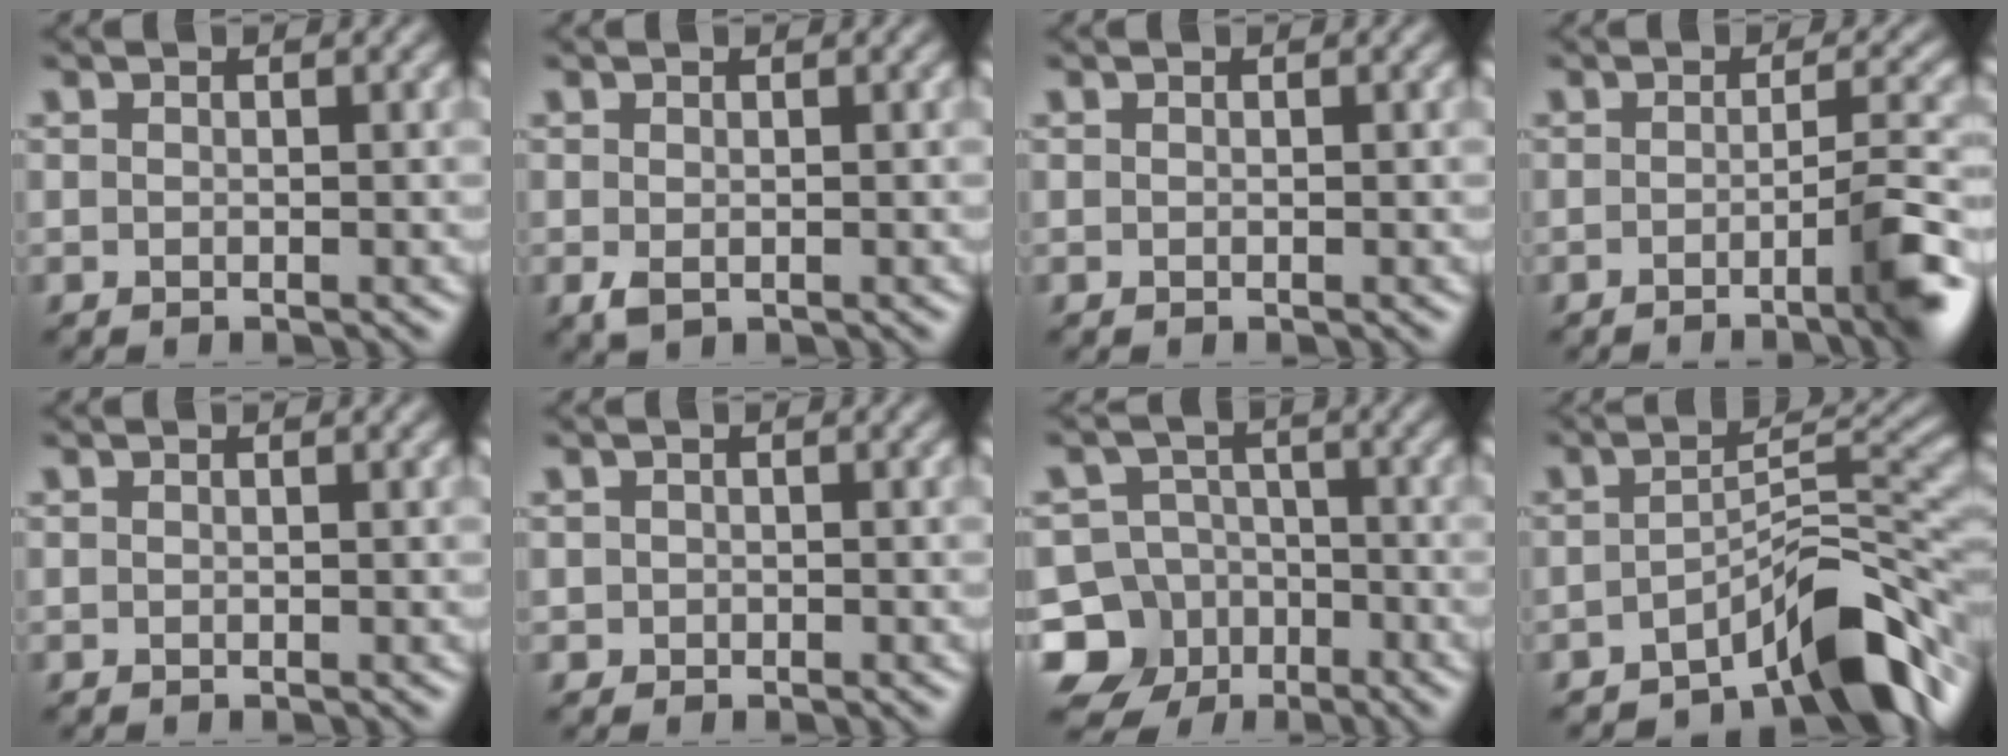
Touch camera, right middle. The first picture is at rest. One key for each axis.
{"total": 1.2, "fx": -0.4, "fy": 0.7, "fz": 0.9, "tx": -0.021, "ty": -0.006, "tz": -0.005}
{"total": 0.0}
{"total": 5.4, "fx": -2.1, "fy": 0.9, "fz": 4.9, "tx": -0.062, "ty": 0.000, "tz": -0.039}
{"total": 0.0}
{"total": 0.7, "fx": -0.1, "fy": 0.7, "fz": 0.0, "tx": 0.006, "ty": -0.003, "tz": -0.005}
{"total": 11.2, "fx": -6.1, "fy": 9.1, "fz": 1.8, "tx": -0.041, "ty": -0.031, "tz": -0.128}
{"total": 7.4, "fx": -4.9, "fy": 1.9, "fz": 5.3, "tx": -0.066, "ty": 0.007, "tz": -0.083}